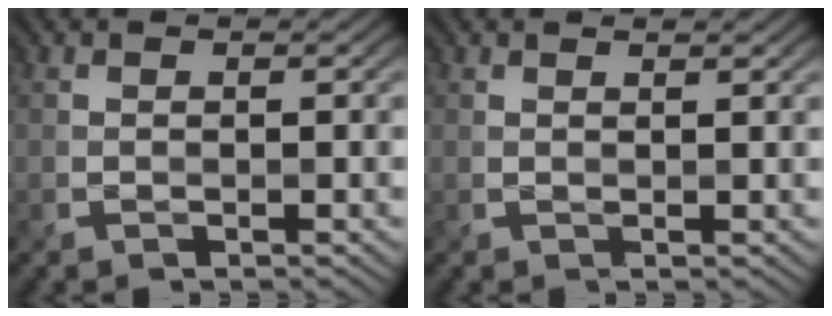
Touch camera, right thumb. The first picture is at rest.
{"total": 0.9, "force": [0.9, -0.1, 0.3], "torque": [-0.011, -0.003, 0.019]}